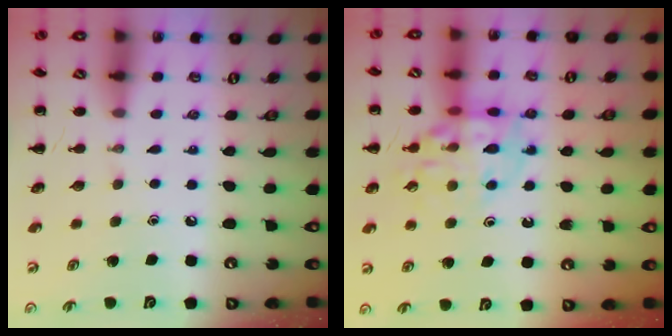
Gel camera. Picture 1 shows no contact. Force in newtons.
{"total": 13.9, "press": 13.8, "slide": 1.8}